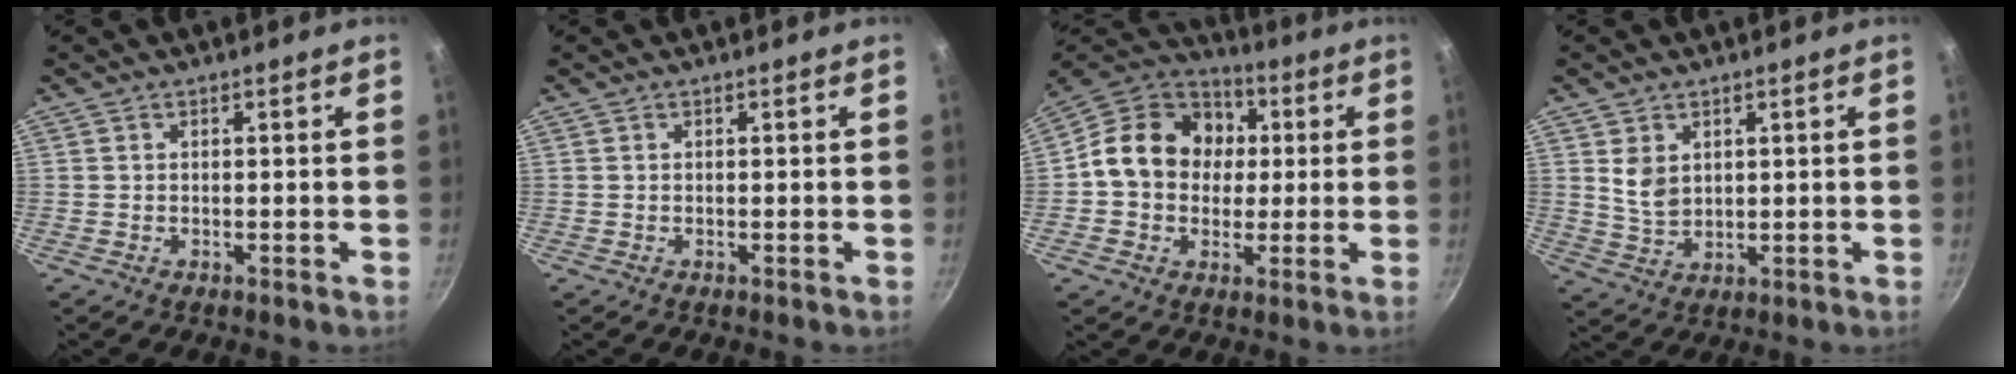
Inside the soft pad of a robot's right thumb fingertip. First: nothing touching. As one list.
[{"total": 0.0}, {"total": 17.2, "force": [1.5, 14.6, 8.9], "torque": [-0.115, 0.033, 0.010]}, {"total": 5.4, "force": [1.7, 3.8, 3.4], "torque": [-0.052, -0.017, 0.042]}]